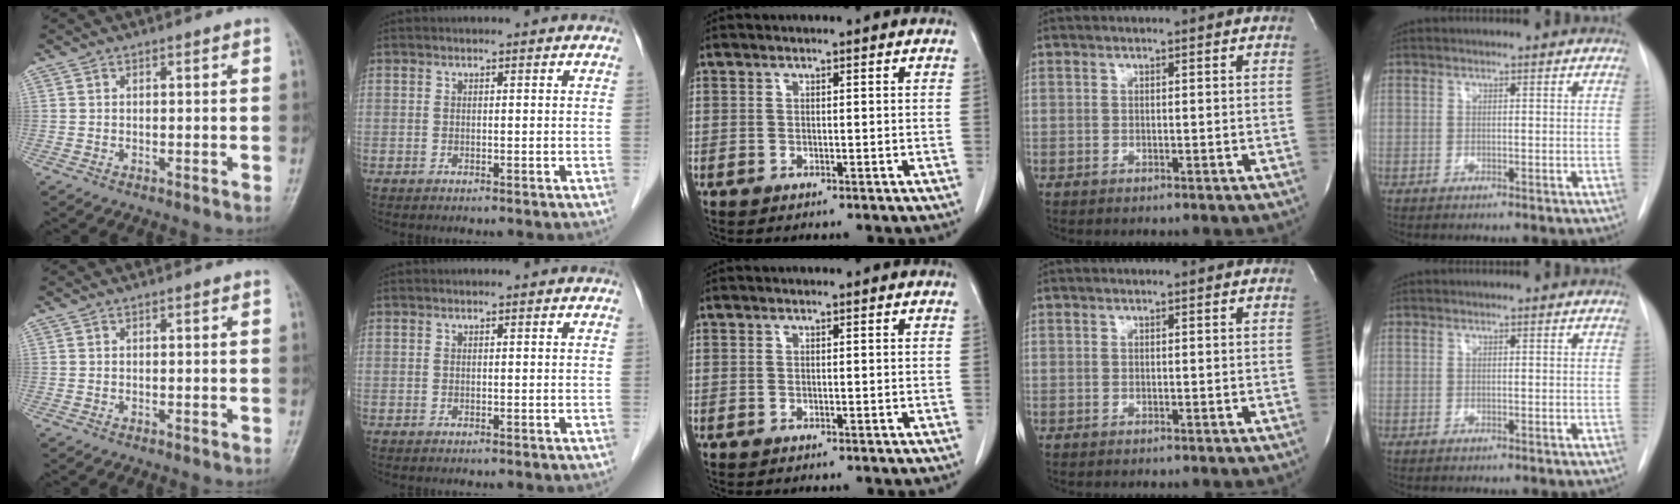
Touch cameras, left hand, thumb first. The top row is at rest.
{}